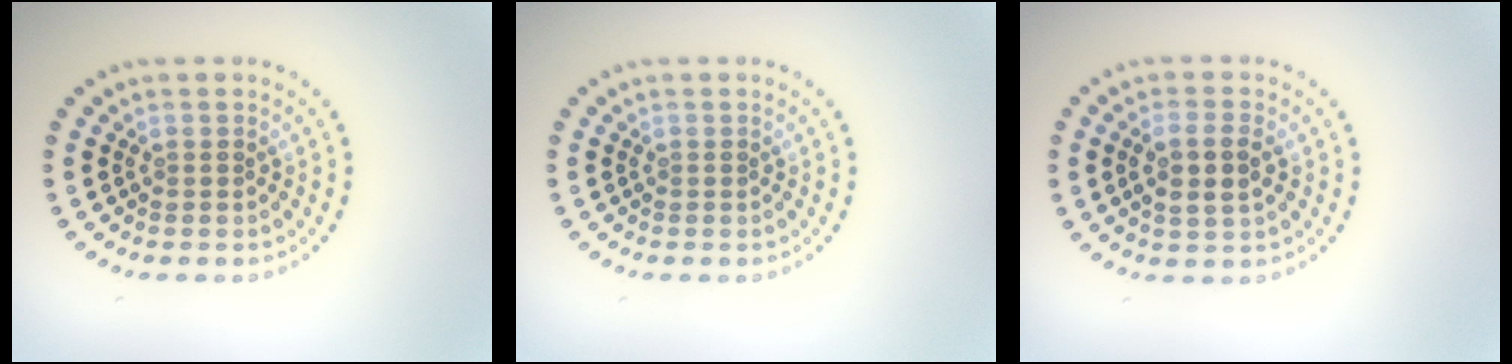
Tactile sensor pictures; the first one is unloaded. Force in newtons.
{"total": 0.0}
{"total": 3.0, "press": 2.8, "slide": 0.8}